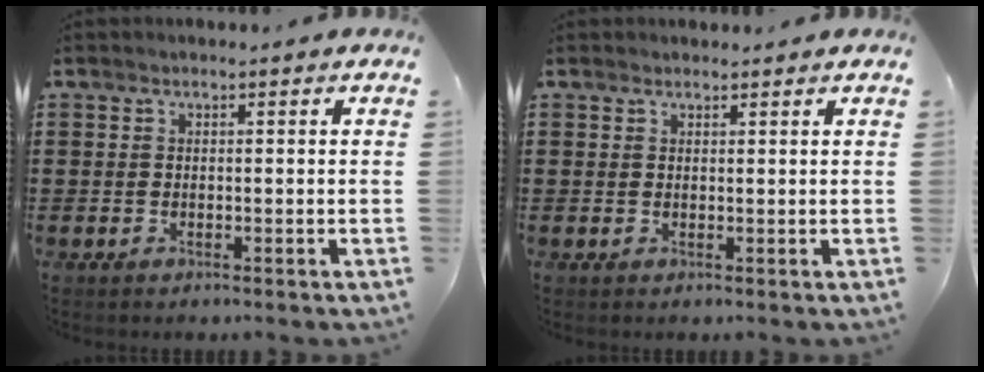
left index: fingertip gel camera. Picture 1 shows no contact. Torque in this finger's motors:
{"motor_torque": [0.15, 0.16, -0.03, -0.02]}